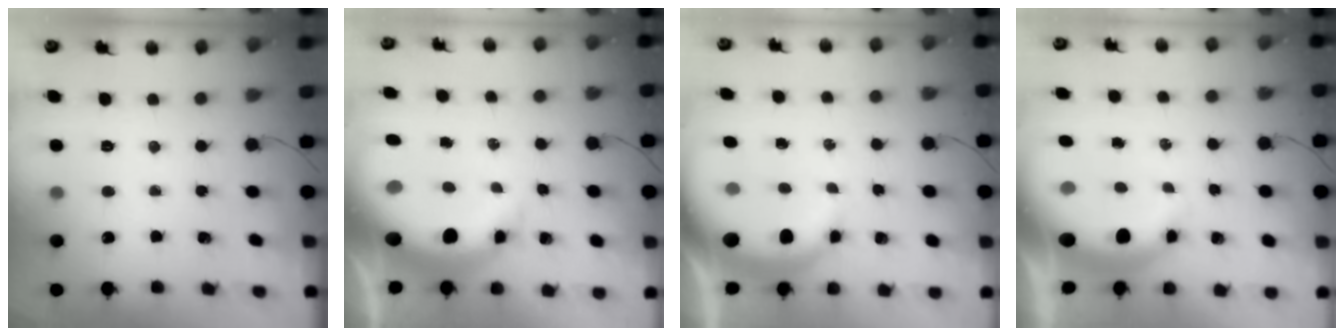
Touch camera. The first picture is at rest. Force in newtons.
{"total": 11.9, "press": 11.4, "slide": 3.2}
{"total": 7.8, "press": 7.7, "slide": 1.4}
{"total": 7.1, "press": 6.9, "slide": 1.7}